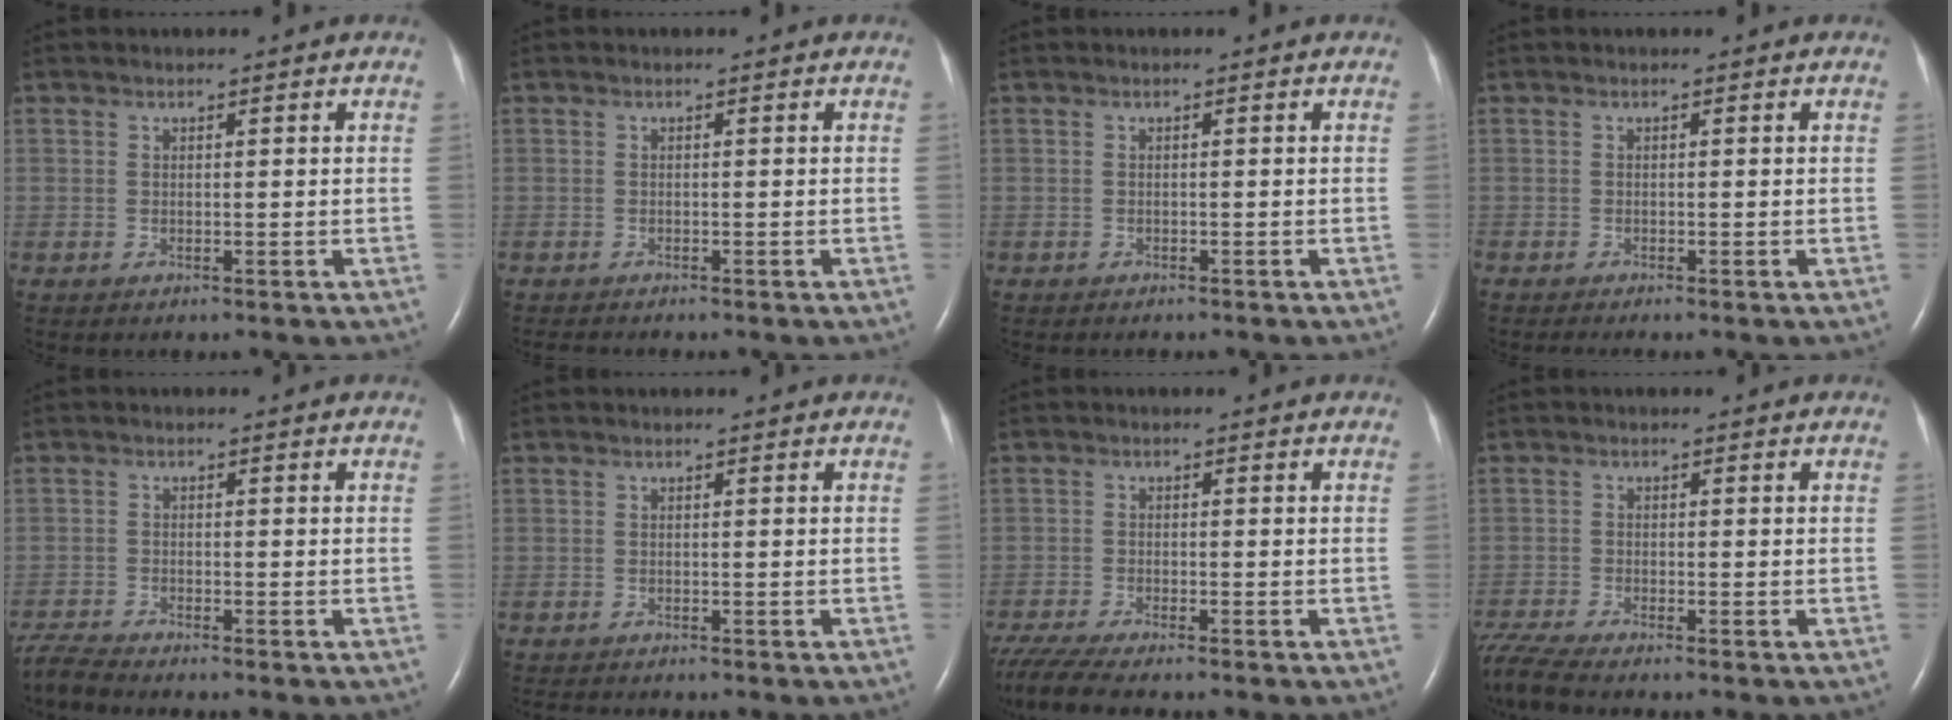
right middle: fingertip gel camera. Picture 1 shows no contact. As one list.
[{"total": 1.7, "force": [-1.6, 0.1, 0.5], "torque": [-0.010, -0.005, -0.023]}, {"total": 1.5, "force": [-1.3, 0.6, 0.5], "torque": [-0.015, -0.002, -0.014]}, {"total": 1.3, "force": [-1.1, -0.2, 0.6], "torque": [-0.013, -0.002, -0.020]}, {"total": 3.2, "force": [-3.1, -0.9, 0.2], "torque": [-0.015, -0.022, -0.062]}, {"total": 1.6, "force": [-1.6, 0.1, 0.4], "torque": [-0.008, -0.005, -0.023]}, {"total": 7.3, "force": [-6.4, 0.2, 3.5], "torque": [-0.072, -0.021, -0.114]}, {"total": 5.0, "force": [-4.6, -0.5, 2.0], "torque": [-0.052, -0.018, -0.090]}]